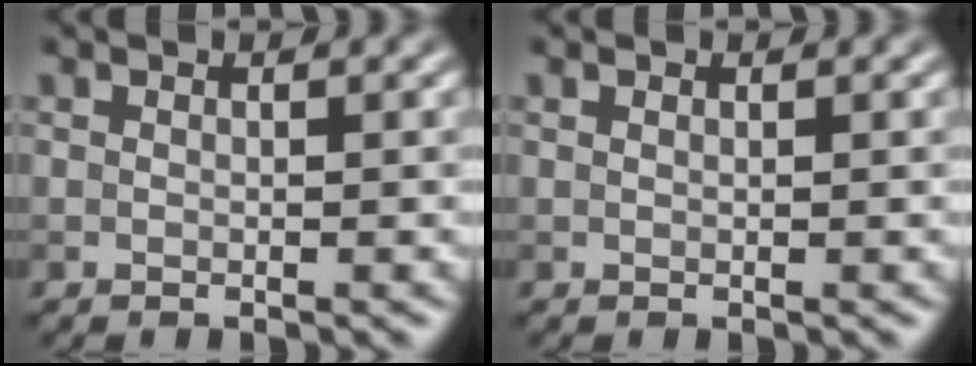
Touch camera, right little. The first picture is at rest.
{"total": 0.0}